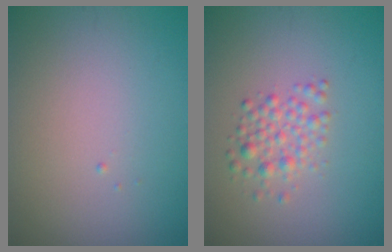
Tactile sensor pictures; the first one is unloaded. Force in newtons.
{"total": 2.3, "press": 2.3, "slide": 0.0}